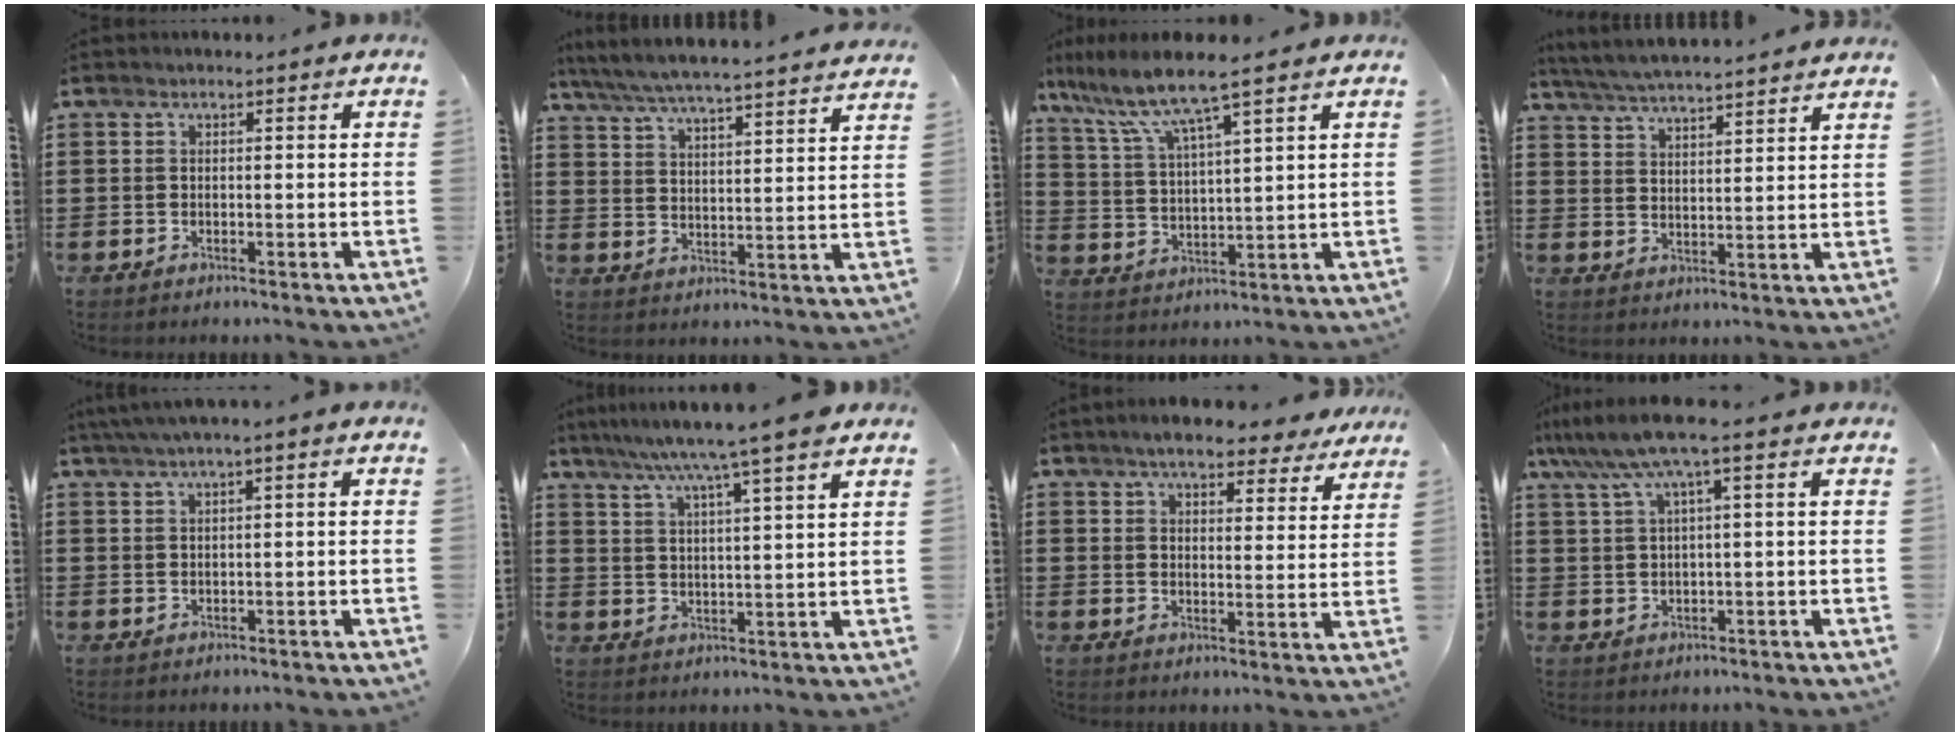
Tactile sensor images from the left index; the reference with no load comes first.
{"total": 5.6, "force": [5.3, -0.7, 1.7], "torque": [-0.056, -0.039, 0.088]}
{"total": 7.5, "force": [5.8, 0.1, 4.7], "torque": [-0.115, -0.030, 0.095]}
{"total": 5.0, "force": [4.9, -0.6, 1.0], "torque": [-0.039, -0.028, 0.085]}
{"total": 2.1, "force": [0.5, -0.1, 2.0], "torque": [-0.035, -0.002, 0.009]}
{"total": 7.6, "force": [6.0, -1.3, 4.5], "torque": [-0.103, -0.023, 0.100]}
{"total": 6.1, "force": [5.4, 1.3, 2.4], "torque": [-0.059, -0.014, 0.097]}
{"total": 5.9, "force": [2.4, 0.0, 5.3], "torque": [-0.123, -0.014, 0.035]}